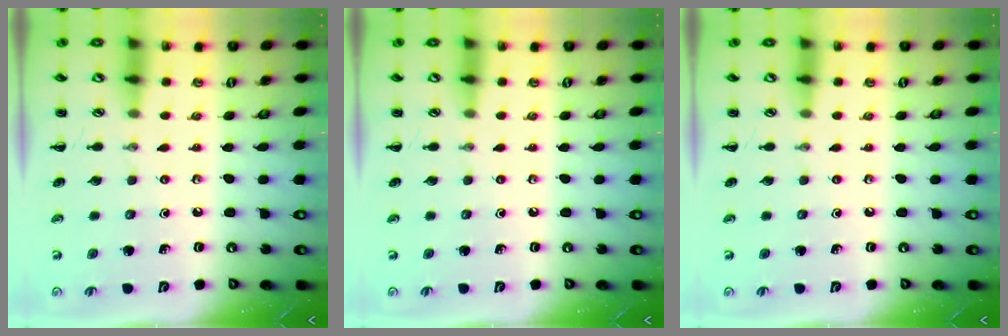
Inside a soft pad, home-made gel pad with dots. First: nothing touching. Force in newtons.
{"total": 0.0}
{"total": 0.0}